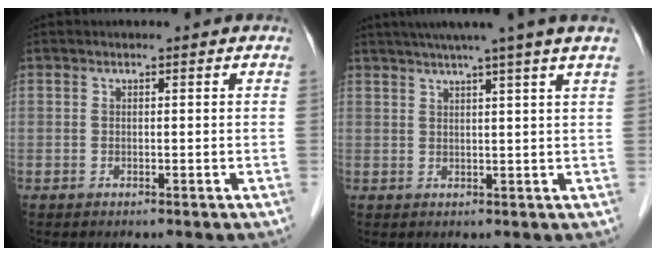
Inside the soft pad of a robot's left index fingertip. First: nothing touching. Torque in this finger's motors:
{"motor_torque": [1.05, -1.09, 0.60, 0.14]}